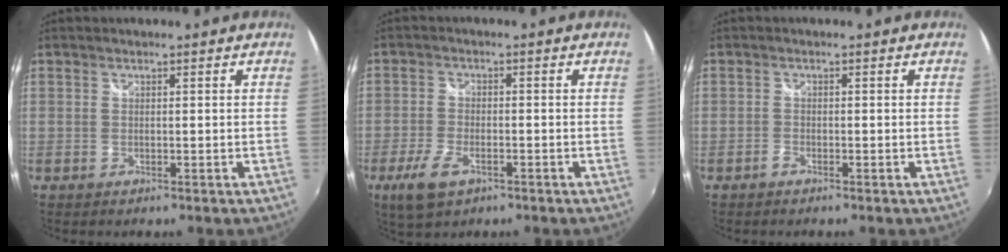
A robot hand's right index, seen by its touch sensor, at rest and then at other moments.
{"total": 6.9, "force": [-3.8, 3.1, 4.9], "torque": [-0.122, -0.011, -0.069]}
{"total": 0.7, "force": [-0.7, 0.0, 0.3], "torque": [-0.007, 0.001, -0.015]}